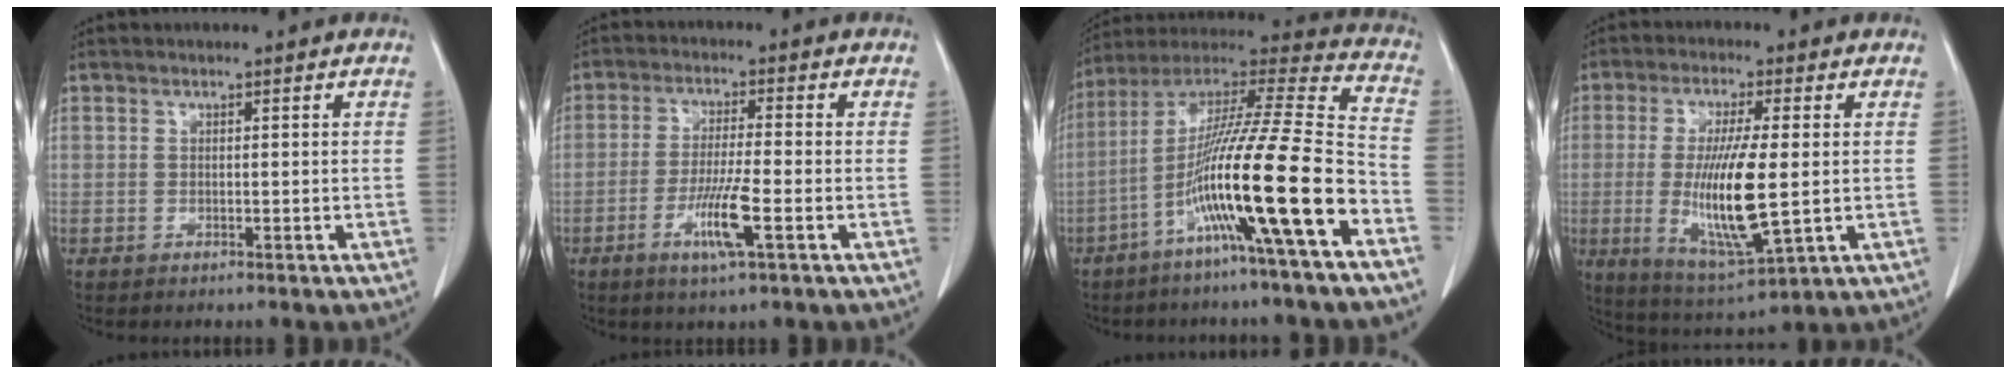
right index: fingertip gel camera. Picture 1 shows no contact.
{"total": 7.2, "force": [-2.8, 0.0, 6.6], "torque": [-0.123, -0.013, -0.051]}
{"total": 21.3, "force": [-8.6, -0.7, 19.5], "torque": [-0.354, -0.021, -0.161]}
{"total": 13.4, "force": [-0.9, 2.2, 13.1], "torque": [-0.257, -0.021, -0.008]}